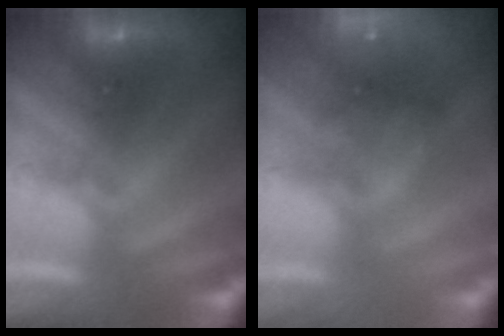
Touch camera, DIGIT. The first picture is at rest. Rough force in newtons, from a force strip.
{"total": 5.5}